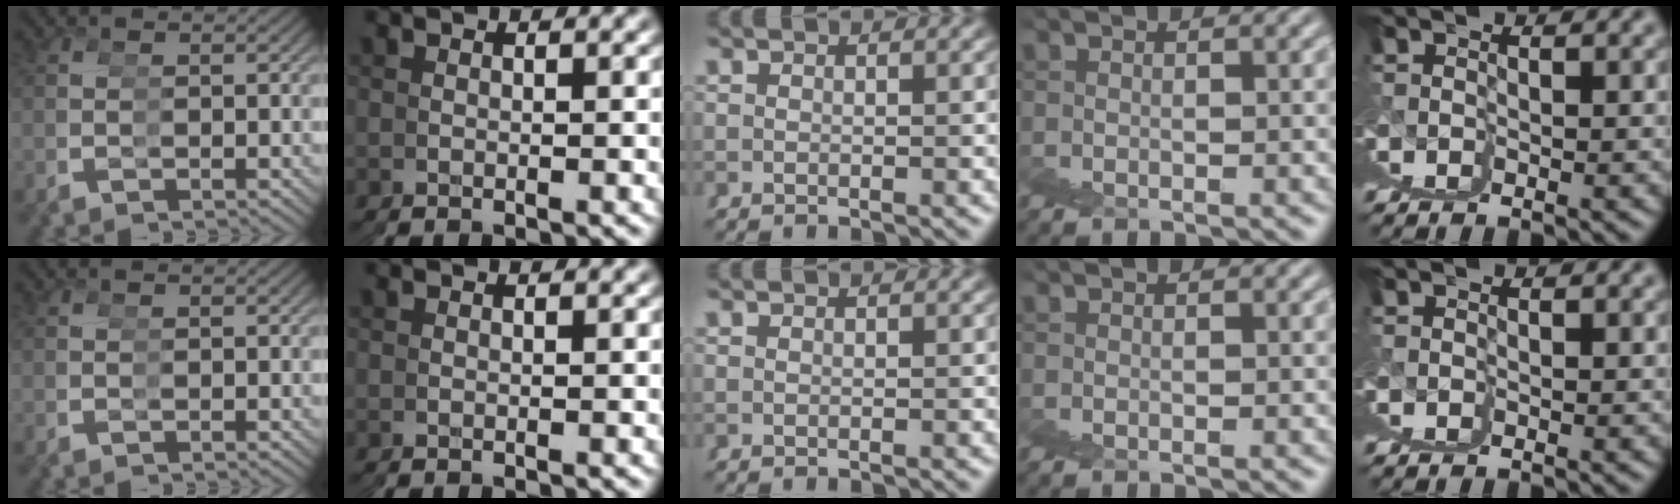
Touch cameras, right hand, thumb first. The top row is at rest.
{"ring": {"total": 2.2, "force": [-0.1, -2.2, -0.5], "torque": [0.027, -0.007, 0.010]}}